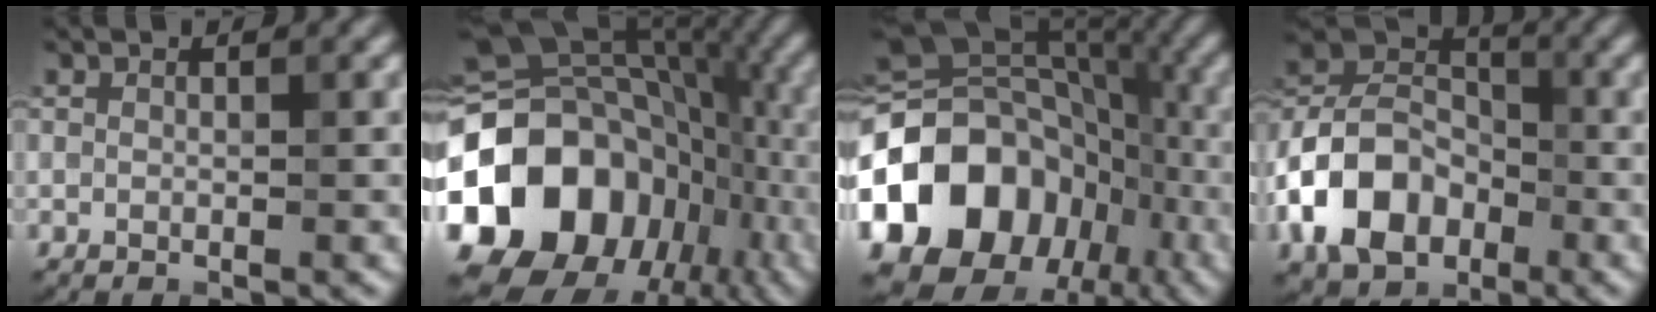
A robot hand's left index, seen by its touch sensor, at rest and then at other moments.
{"total": 18.1, "force": [-4.7, 14.2, 10.1], "torque": [-0.217, -0.004, -0.076]}
{"total": 16.3, "force": [-5.4, 12.5, 8.9], "torque": [-0.184, 0.017, -0.099]}
{"total": 9.0, "force": [-3.3, 6.4, 5.4], "torque": [-0.102, 0.013, -0.077]}